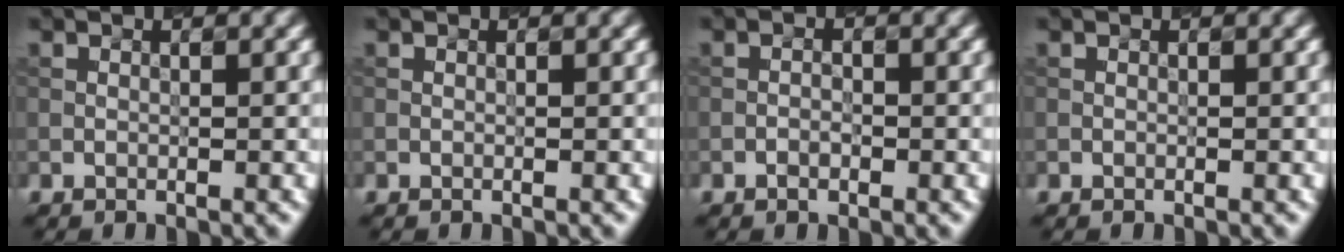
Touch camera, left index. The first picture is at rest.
{"total": 0.0}
{"total": 0.6, "force": [-0.6, 0.0, 0.2], "torque": [-0.013, 0.003, -0.004]}
{"total": 0.0}